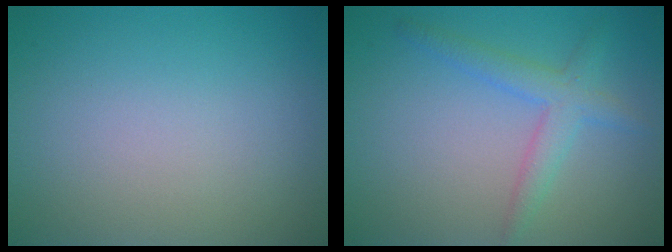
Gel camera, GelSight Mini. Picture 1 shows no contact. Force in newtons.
{"total": 2.8, "press": 2.8, "slide": 0.1}